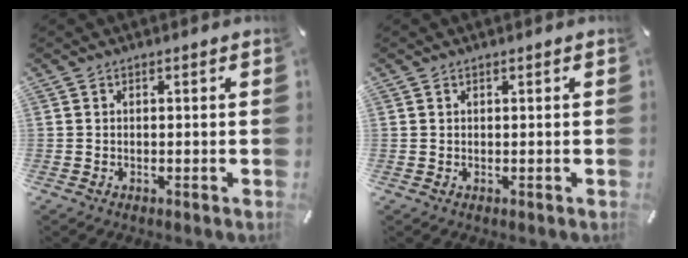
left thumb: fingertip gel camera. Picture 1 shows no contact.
{"total": 0.0}